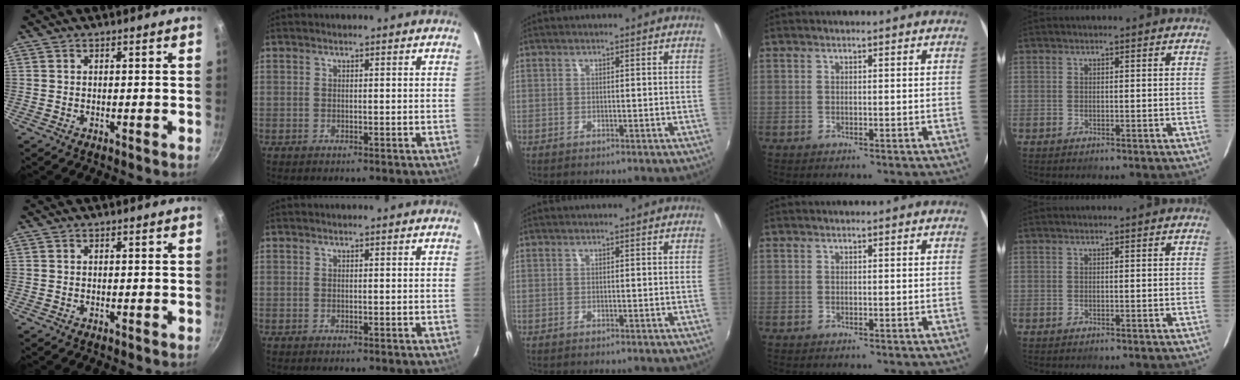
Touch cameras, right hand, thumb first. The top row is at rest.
{}